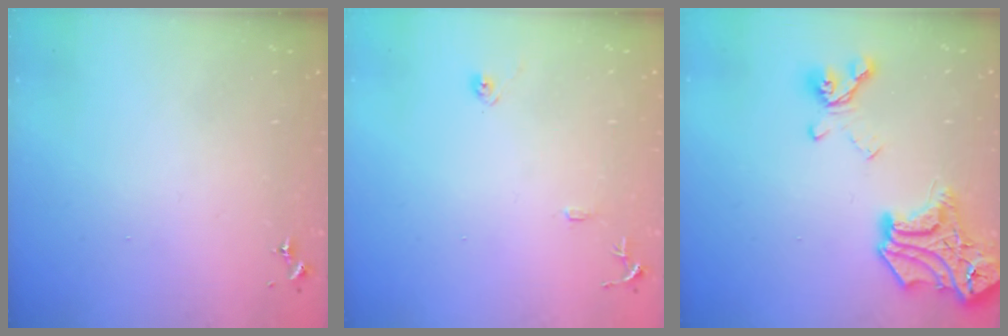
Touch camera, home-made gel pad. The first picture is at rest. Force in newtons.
{"total": 9.1, "press": 9.1, "slide": 0.8}
{"total": 19.9, "press": 19.9, "slide": 0.9}